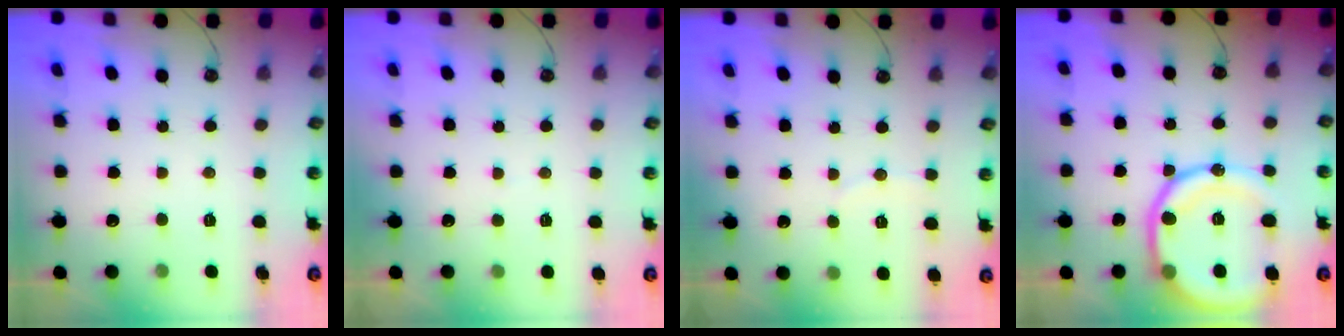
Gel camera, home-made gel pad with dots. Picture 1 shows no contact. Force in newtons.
{"total": 3.1, "press": 3.1, "slide": 0.4}
{"total": 2.6, "press": 2.6, "slide": 0.2}
{"total": 18.1, "press": 18.0, "slide": 2.2}